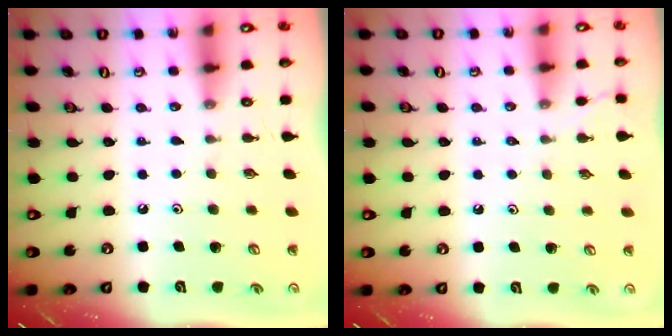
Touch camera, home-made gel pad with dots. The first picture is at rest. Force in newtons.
{"total": 1.3, "press": 1.3, "slide": 0.3}